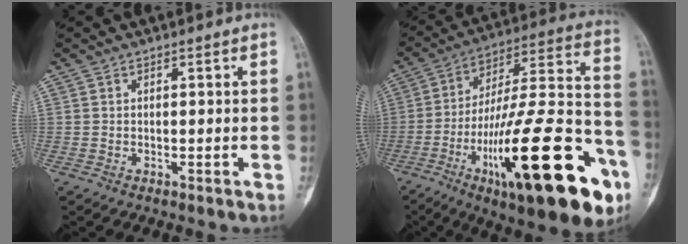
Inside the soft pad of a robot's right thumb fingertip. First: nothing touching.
{"total": 33.9, "force": [-14.2, 9.8, 29.2], "torque": [-0.416, 0.063, -0.212]}